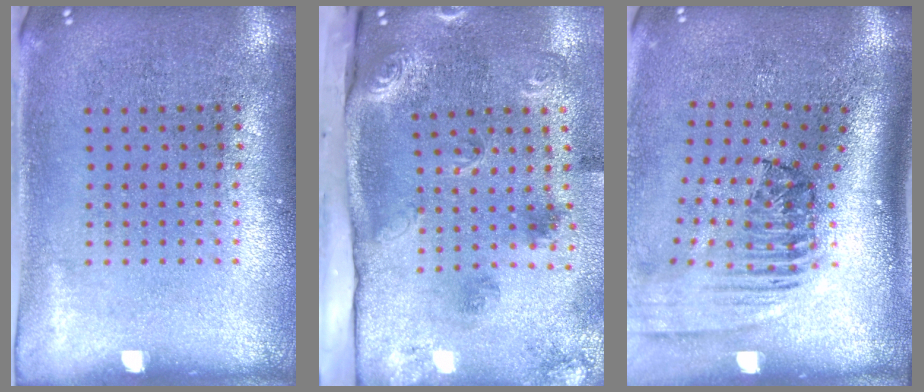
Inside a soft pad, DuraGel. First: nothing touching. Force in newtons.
{"total": 3.2, "press": 2.1, "slide": 2.4}
{"total": 2.4, "press": 1.7, "slide": 1.7}